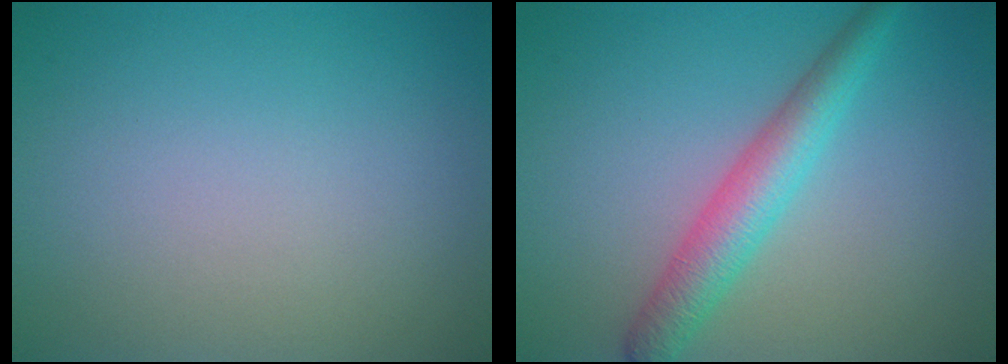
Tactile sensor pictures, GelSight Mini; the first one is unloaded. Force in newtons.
{"total": 4.1, "press": 4.1, "slide": 0.1}